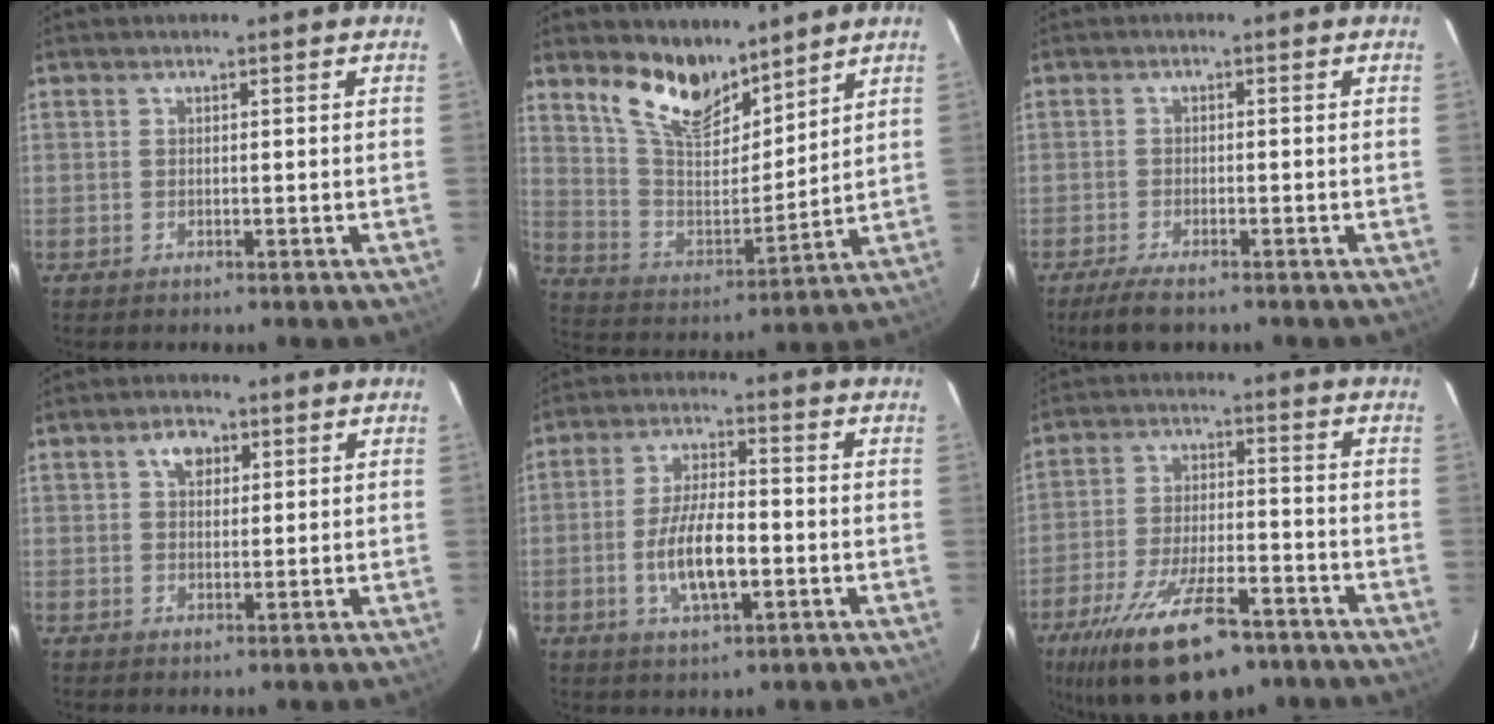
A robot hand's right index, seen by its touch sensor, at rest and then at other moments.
{"total": 13.1, "force": [9.9, 5.7, 6.5], "torque": [-0.131, 0.005, 0.191]}
{"total": 5.1, "force": [-3.9, 1.0, 3.0], "torque": [-0.076, -0.016, -0.073]}
{"total": 3.5, "force": [1.5, 2.4, 2.0], "torque": [-0.029, 0.011, 0.025]}
{"total": 9.7, "force": [-2.4, 3.4, 8.8], "torque": [-0.174, -0.003, -0.042]}
{"total": 19.4, "force": [-12.8, 7.1, 12.8], "torque": [-0.249, -0.032, -0.205]}